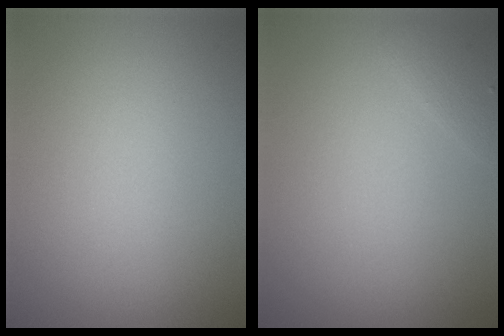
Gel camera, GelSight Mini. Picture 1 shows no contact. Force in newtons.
{"total": 0.8, "press": 0.8, "slide": 0.1}